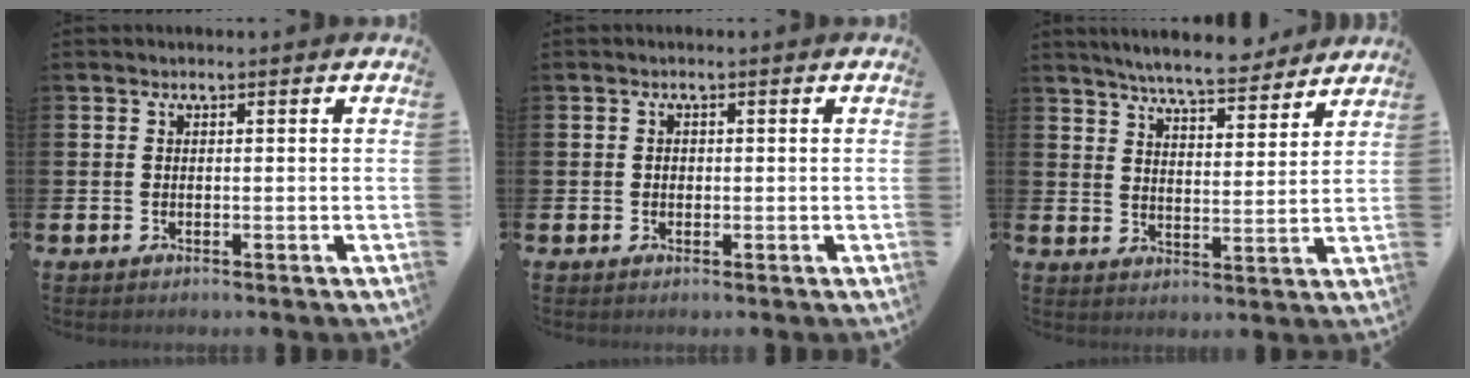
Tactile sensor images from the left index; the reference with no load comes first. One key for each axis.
{"total": 0.8, "fx": 0.0, "fy": 0.7, "fz": 0.4, "tx": -0.007, "ty": 0.006, "tz": -0.002}
{"total": 6.8, "fx": 6.6, "fy": 0.5, "fz": 1.8, "tx": -0.045, "ty": -0.039, "tz": 0.114}